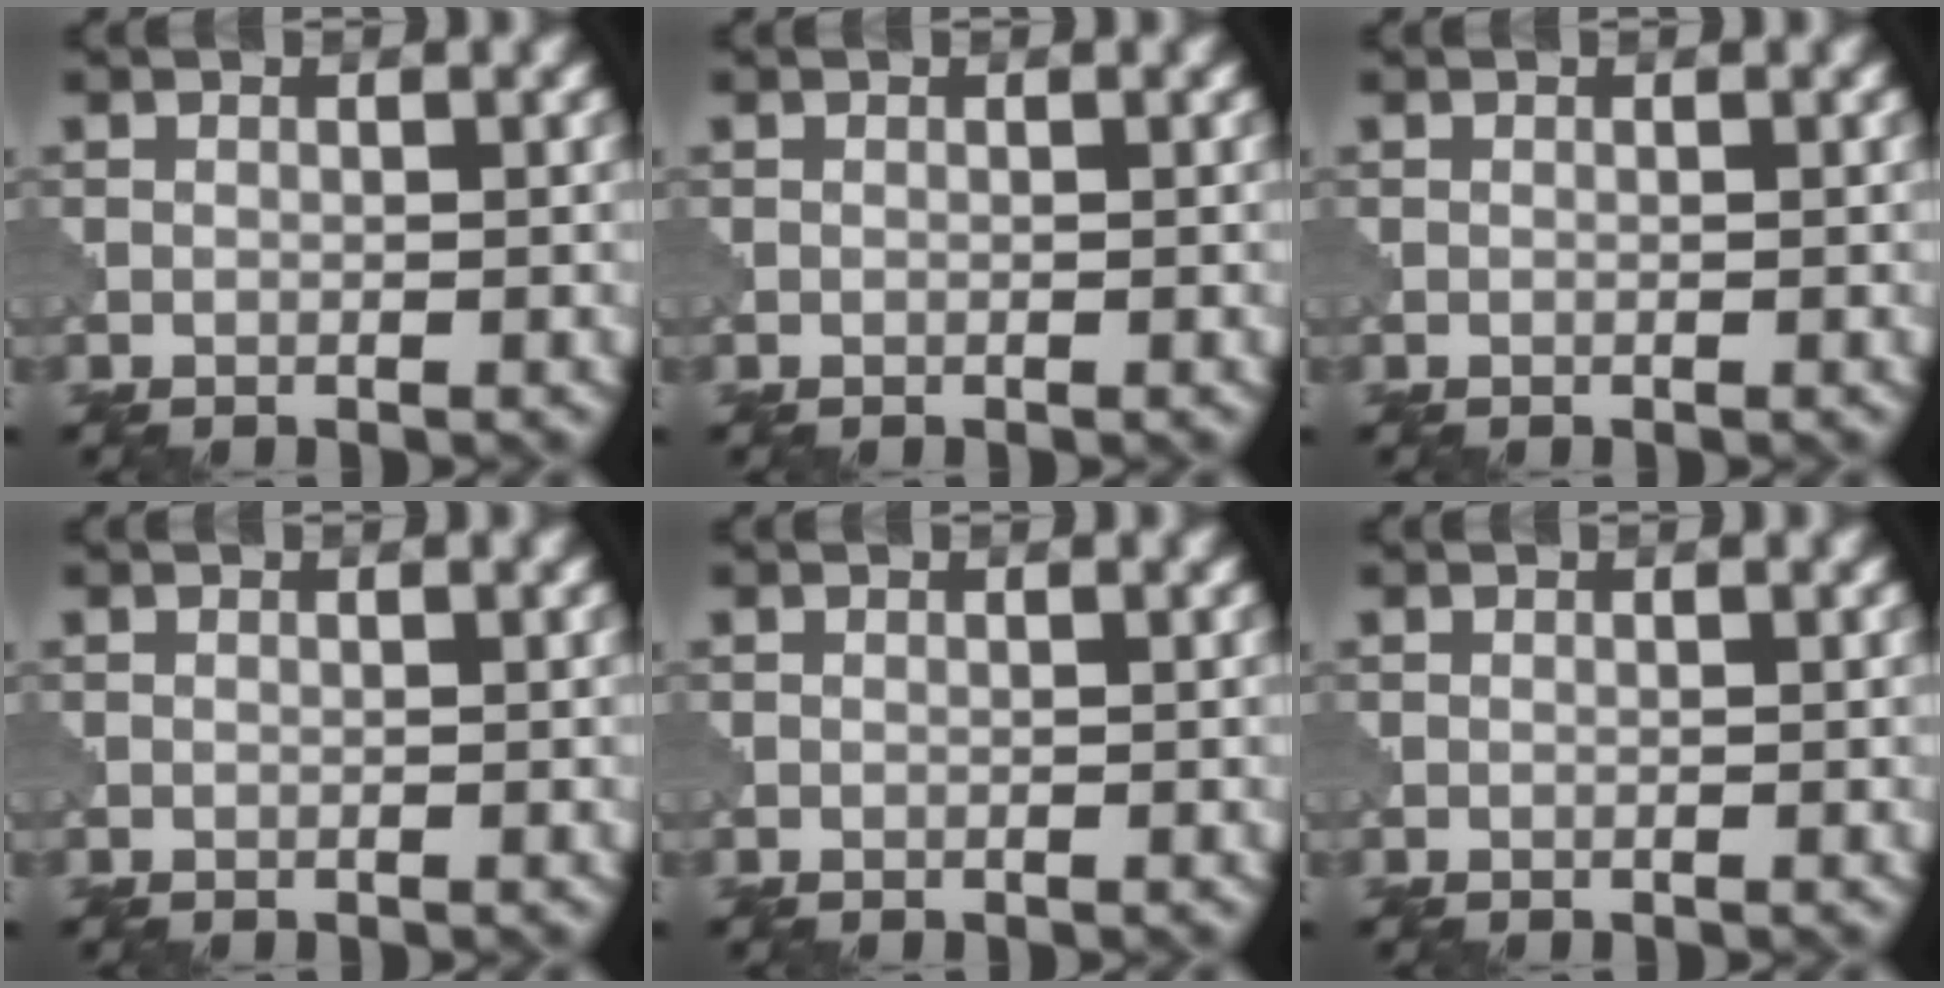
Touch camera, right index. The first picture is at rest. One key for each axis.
{"total": 0.0}
{"total": 0.0}
{"total": 0.0}
{"total": 0.0}
{"total": 0.0}